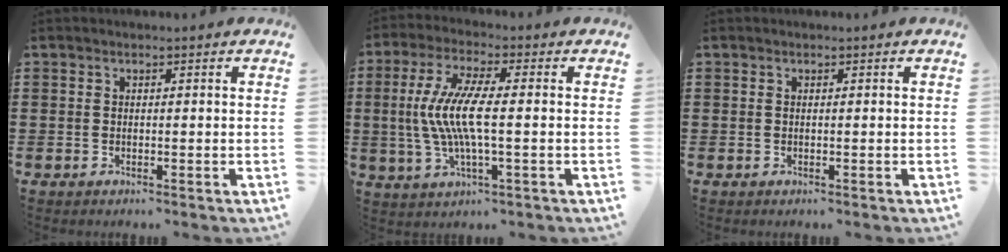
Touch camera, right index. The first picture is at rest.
{"total": 8.6, "force": [-0.6, 1.7, 8.4], "torque": [-0.192, -0.017, -0.023]}
{"total": 0.0}